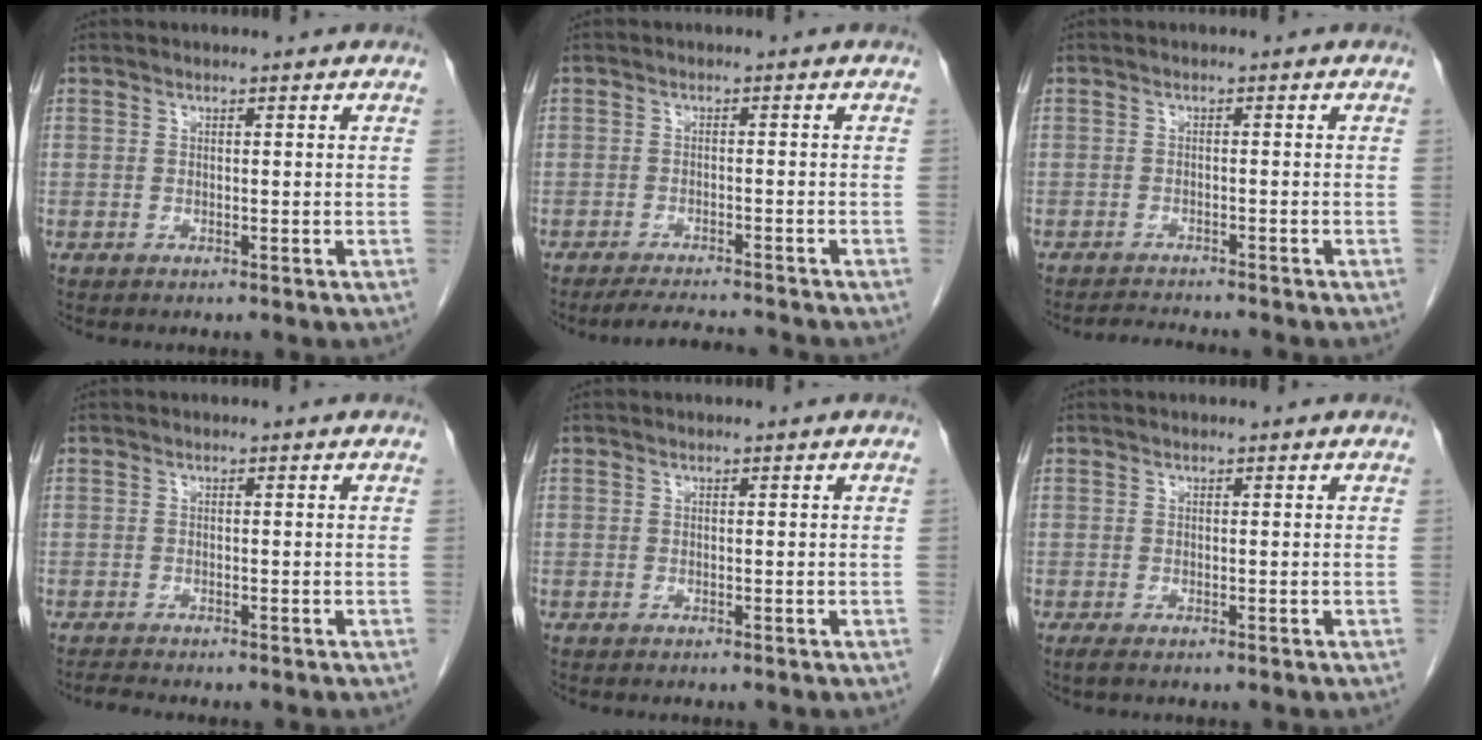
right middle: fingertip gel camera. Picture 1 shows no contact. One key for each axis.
{"total": 6.0, "fx": -5.8, "fy": -0.1, "fz": 1.7, "tx": -0.025, "ty": -0.010, "tz": -0.092}
{"total": 3.4, "fx": -3.4, "fy": -0.4, "fz": 0.7, "tx": -0.012, "ty": -0.016, "tz": -0.053}
{"total": 1.1, "fx": -1.1, "fy": -0.2, "fz": 0.2, "tx": -0.011, "ty": -0.006, "tz": -0.020}
{"total": 0.0}
{"total": 0.7, "fx": -0.5, "fy": 0.1, "fz": 0.5, "tx": -0.011, "ty": -0.003, "tz": -0.007}